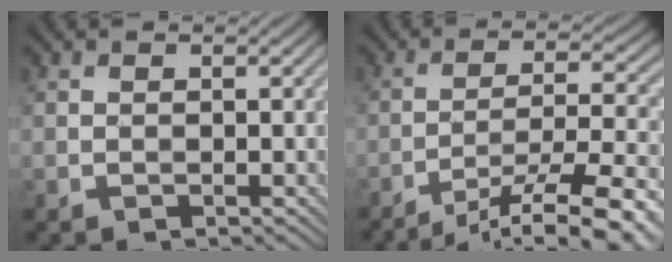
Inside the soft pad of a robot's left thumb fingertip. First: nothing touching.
{"total": 14.4, "force": [-10.5, 3.0, 9.4], "torque": [-0.138, -0.002, -0.147]}